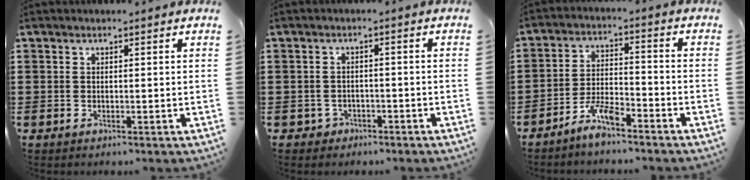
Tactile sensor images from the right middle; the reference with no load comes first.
{"total": 1.7, "force": [-1.4, 1.0, 0.0], "torque": [-0.008, -0.001, -0.032]}
{"total": 5.5, "force": [-4.6, 0.9, 2.7], "torque": [-0.061, 0.004, -0.093]}